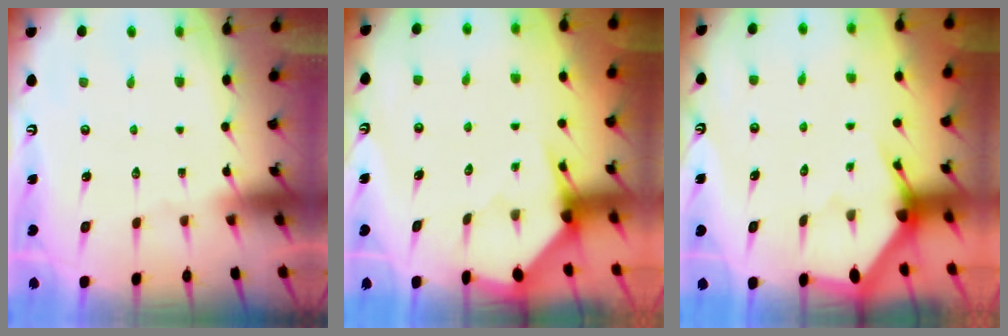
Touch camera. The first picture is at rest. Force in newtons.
{"total": 3.2, "press": 3.1, "slide": 0.3}
{"total": 2.9, "press": 2.9, "slide": 0.1}